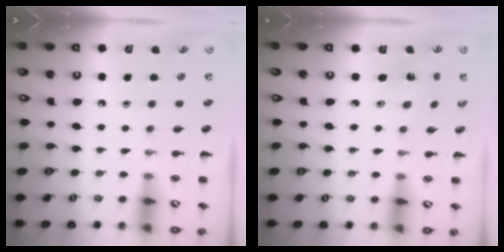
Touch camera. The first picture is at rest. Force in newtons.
{"total": 2.3, "press": 2.2, "slide": 0.8}